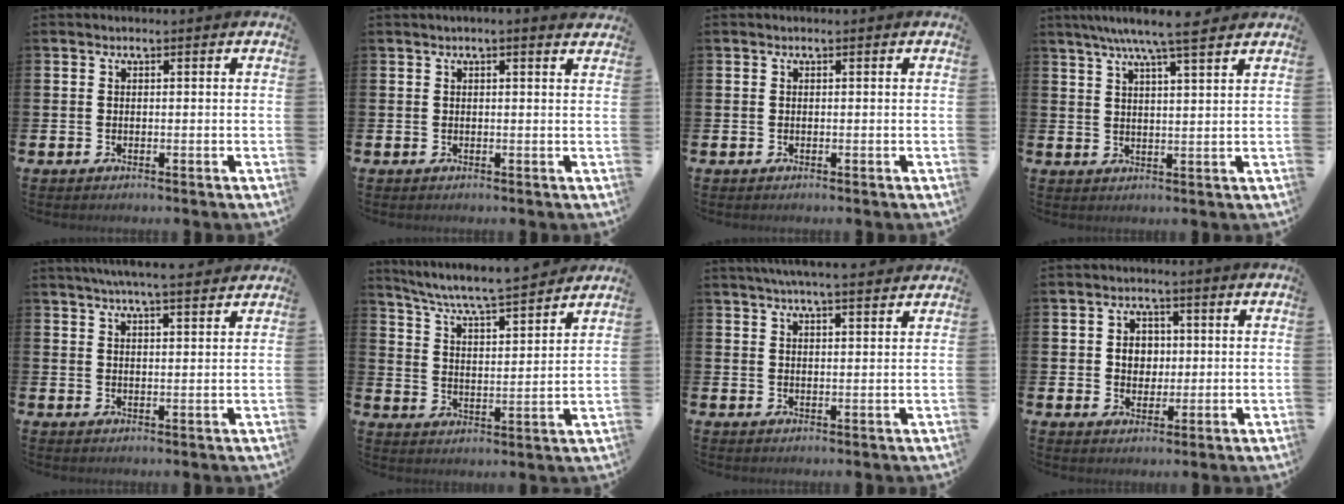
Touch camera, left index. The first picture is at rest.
{"total": 0.6, "force": [0.3, -0.2, 0.5], "torque": [-0.008, 0.000, 0.005]}
{"total": 0.0}
{"total": 6.6, "force": [5.9, 0.1, 3.0], "torque": [-0.067, -0.020, 0.103]}
{"total": 5.1, "force": [4.9, -0.2, 1.6], "torque": [-0.034, -0.018, 0.086]}
{"total": 6.4, "force": [6.1, -0.2, 1.9], "torque": [-0.069, -0.048, 0.102]}
{"total": 4.8, "force": [4.5, -0.2, 1.5], "torque": [-0.032, -0.016, 0.080]}
{"total": 3.6, "force": [0.8, 3.1, 1.5], "torque": [-0.026, 0.007, 0.008]}